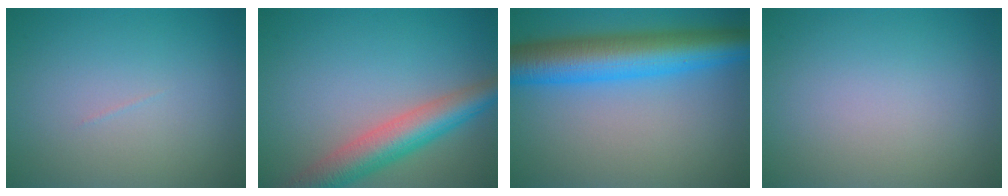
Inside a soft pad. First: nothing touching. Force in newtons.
{"total": 6.2, "press": 6.2, "slide": 0.1}
{"total": 9.2, "press": 9.2, "slide": 0.1}
{"total": 0.0}